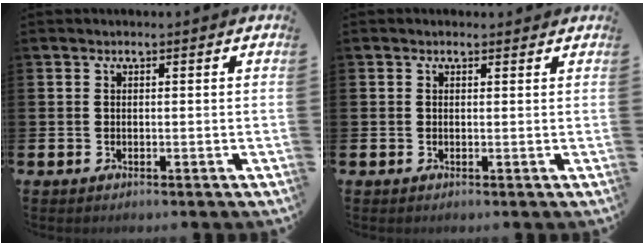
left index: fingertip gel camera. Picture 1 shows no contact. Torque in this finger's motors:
{"motor_torque": [0.69, -0.65, 0.03, -0.01]}